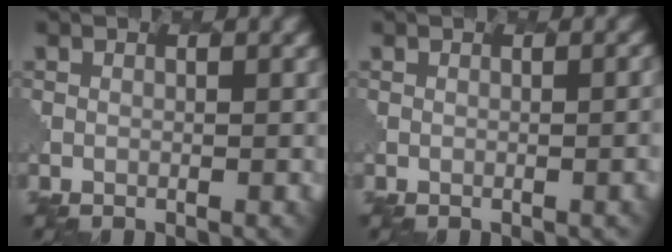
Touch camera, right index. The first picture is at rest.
{"total": 2.4, "force": [-0.3, 1.2, 2.1], "torque": [-0.002, 0.012, 0.000]}